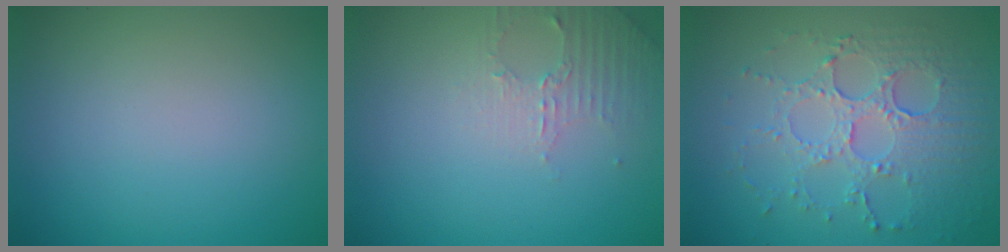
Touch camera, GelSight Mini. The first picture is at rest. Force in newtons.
{"total": 2.2, "press": 2.1, "slide": 0.6}
{"total": 5.5, "press": 3.8, "slide": 4.0}